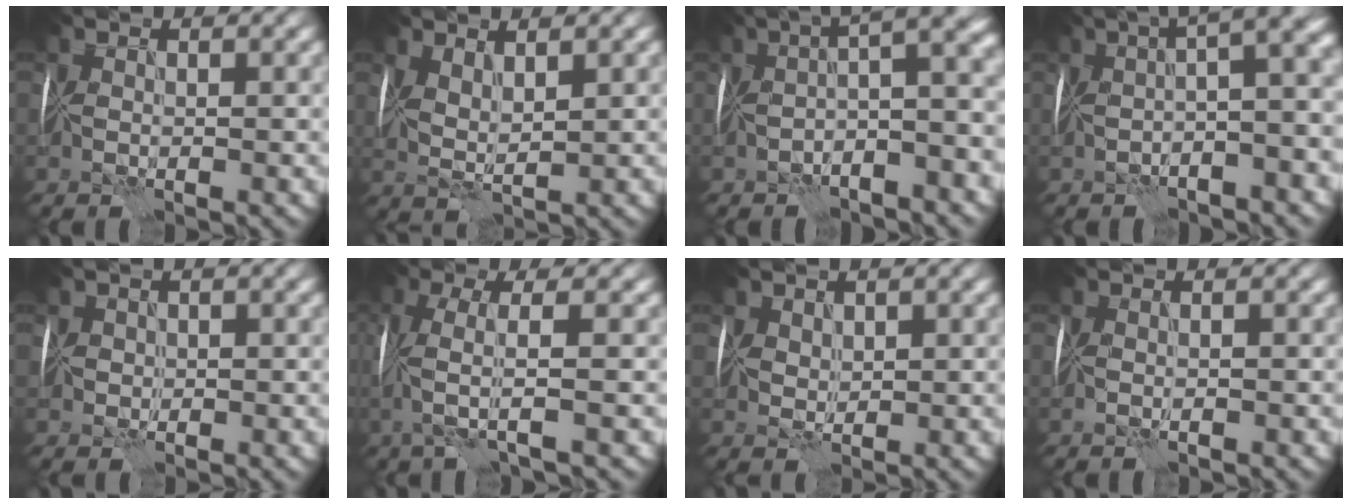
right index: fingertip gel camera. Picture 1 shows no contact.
{"total": 2.8, "force": [1.5, 1.0, 2.1], "torque": [-0.048, 0.004, 0.029]}
{"total": 7.8, "force": [0.0, 2.2, 7.5], "torque": [-0.085, 0.032, -0.013]}
{"total": 8.5, "force": [0.7, 2.6, 8.1], "torque": [-0.085, 0.034, 0.004]}
{"total": 1.3, "force": [0.1, 1.3, 0.4], "torque": [-0.001, 0.003, -0.001]}
{"total": 3.8, "force": [-0.4, 0.6, 3.7], "torque": [-0.074, 0.004, -0.014]}
{"total": 1.5, "force": [1.0, 1.0, 0.6], "torque": [-0.014, 0.002, 0.019]}
{"total": 1.0, "force": [-0.2, 0.2, 0.9], "torque": [-0.018, -0.001, -0.005]}